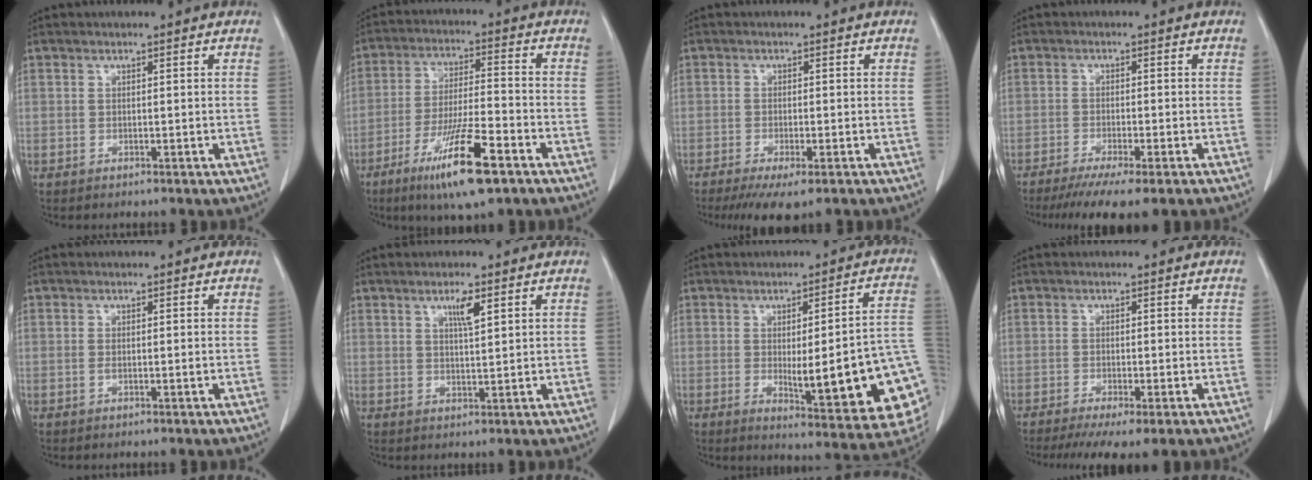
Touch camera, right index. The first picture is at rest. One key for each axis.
{"total": 13.2, "fx": -7.5, "fy": 1.3, "fz": 10.8, "tx": -0.200, "ty": -0.028, "tz": -0.129}
{"total": 6.5, "fx": -4.5, "fy": 1.1, "fz": 4.5, "tx": -0.065, "ty": -0.019, "tz": -0.069}
{"total": 10.0, "fx": -7.8, "fy": 0.8, "fz": 6.3, "tx": -0.084, "ty": -0.021, "tz": -0.116}
{"total": 0.9, "fx": -0.1, "fy": 0.2, "fz": 0.9, "tx": -0.017, "ty": -0.002, "tz": 0.000}
{"total": 3.3, "fx": 1.8, "fy": 0.3, "fz": 2.8, "tx": -0.051, "ty": -0.003, "tz": 0.030}
{"total": 19.6, "fx": -3.3, "fy": 3.1, "fz": 19.0, "tx": -0.161, "ty": 0.002, "tz": -0.026}
{"total": 7.2, "fx": -5.2, "fy": 0.9, "fz": 5.0, "tx": -0.071, "ty": -0.019, "tz": -0.080}